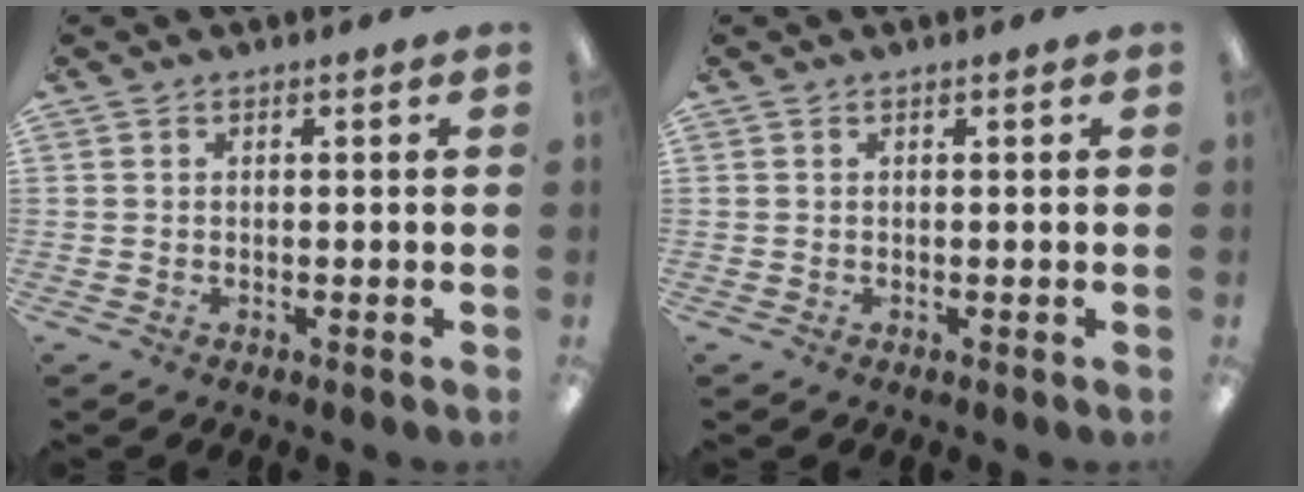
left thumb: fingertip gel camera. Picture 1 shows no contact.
{"total": 0.0}